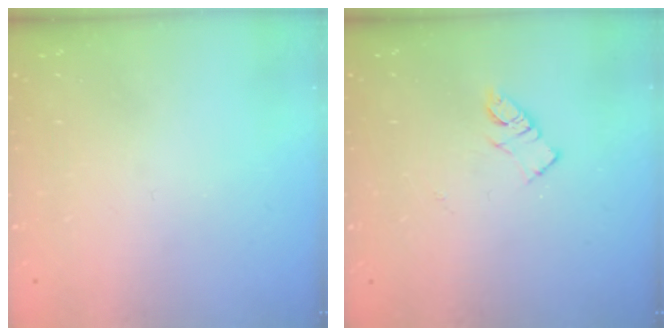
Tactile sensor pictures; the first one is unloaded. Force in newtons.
{"total": 5.5, "press": 5.4, "slide": 0.5}